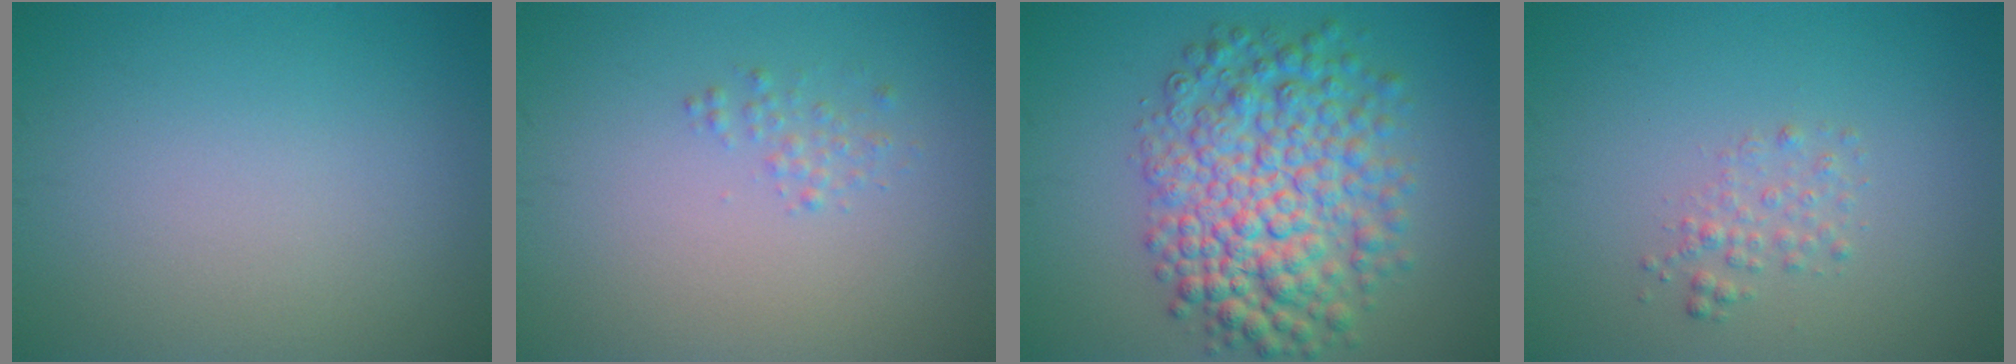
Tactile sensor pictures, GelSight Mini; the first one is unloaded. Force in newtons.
{"total": 0.9, "press": 0.9, "slide": 0.0}
{"total": 8.7, "press": 8.7, "slide": 0.2}
{"total": 1.4, "press": 1.4, "slide": 0.1}